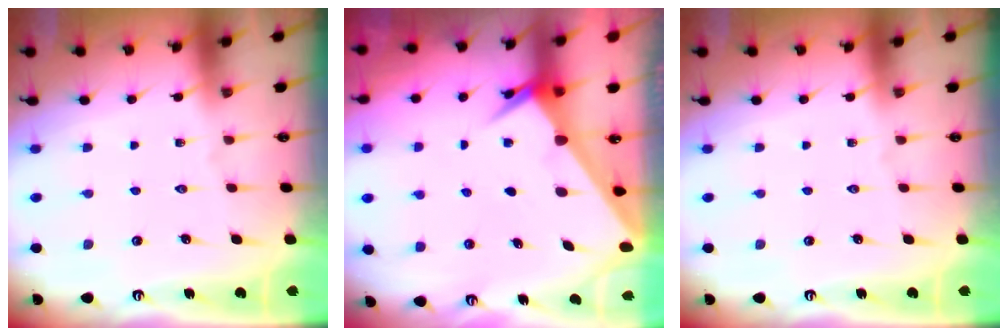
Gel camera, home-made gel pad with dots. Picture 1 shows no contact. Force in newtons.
{"total": 2.5, "press": 2.5, "slide": 0.2}
{"total": 0.0}